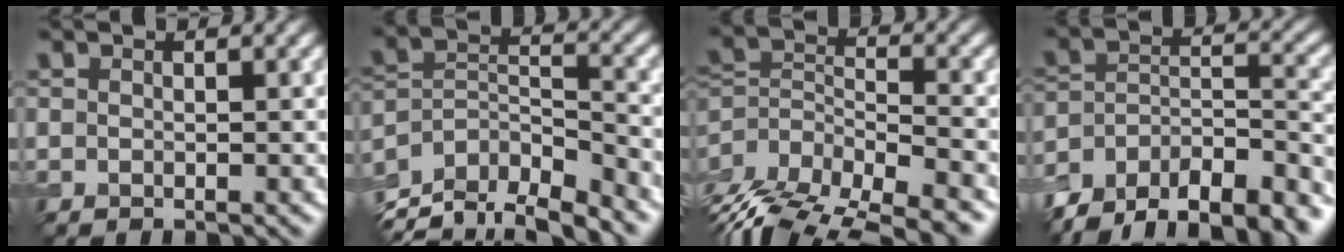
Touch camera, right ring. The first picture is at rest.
{"total": 9.3, "force": [-7.5, 3.5, 4.1], "torque": [-0.085, 0.007, -0.120]}
{"total": 12.0, "force": [-9.0, 6.1, 5.1], "torque": [-0.114, 0.005, -0.104]}
{"total": 13.0, "force": [-10.7, 5.0, 5.3], "torque": [-0.097, 0.012, -0.157]}